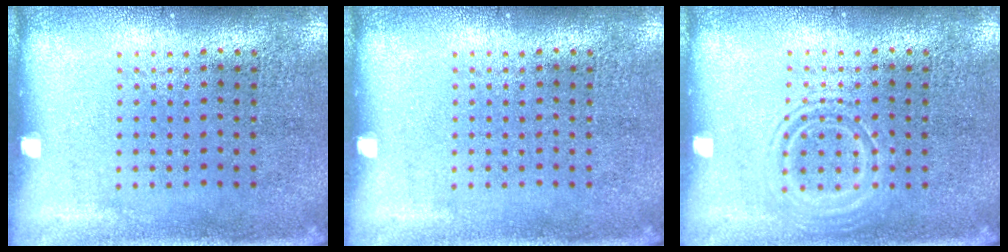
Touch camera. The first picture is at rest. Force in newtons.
{"total": 0.0}
{"total": 2.1, "press": 2.1, "slide": 0.3}